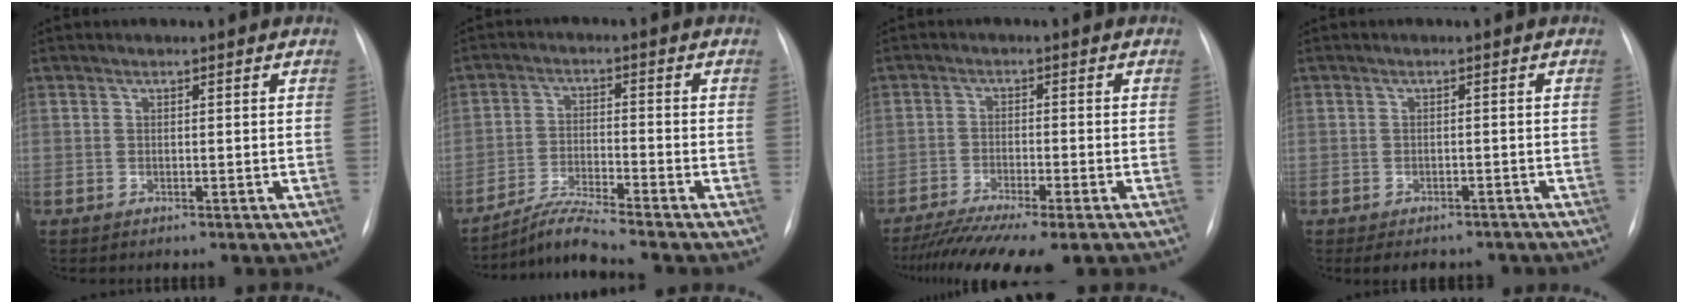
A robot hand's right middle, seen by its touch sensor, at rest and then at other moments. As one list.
[{"total": 5.6, "force": [-5.1, -1.6, 1.6], "torque": [-0.041, -0.023, -0.098]}, {"total": 10.2, "force": [-8.1, 0.7, 6.2], "torque": [-0.102, -0.018, -0.129]}, {"total": 6.6, "force": [-5.6, 2.9, 2.0], "torque": [-0.019, 0.007, -0.063]}]